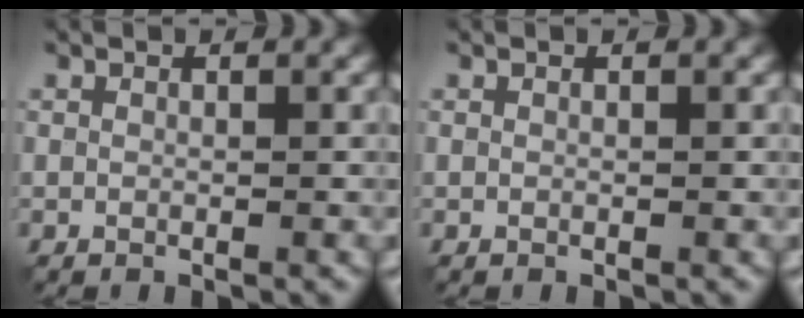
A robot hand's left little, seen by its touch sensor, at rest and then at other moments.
{"total": 0.0}